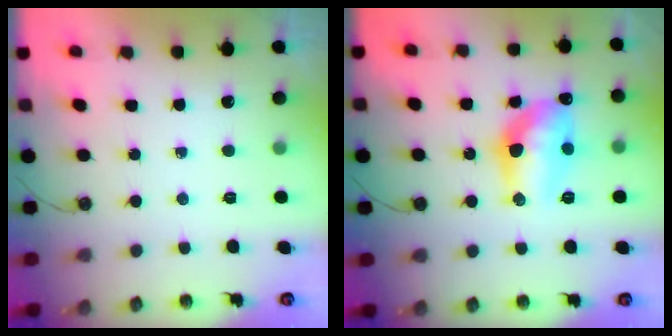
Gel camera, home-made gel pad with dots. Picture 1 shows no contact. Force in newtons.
{"total": 15.2, "press": 14.6, "slide": 4.3}